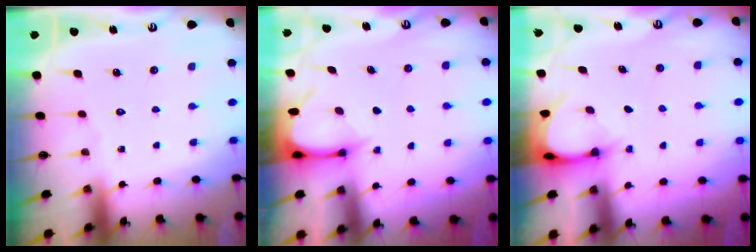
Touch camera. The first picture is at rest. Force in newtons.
{"total": 3.8, "press": 3.8, "slide": 0.3}
{"total": 3.8, "press": 3.8, "slide": 0.3}